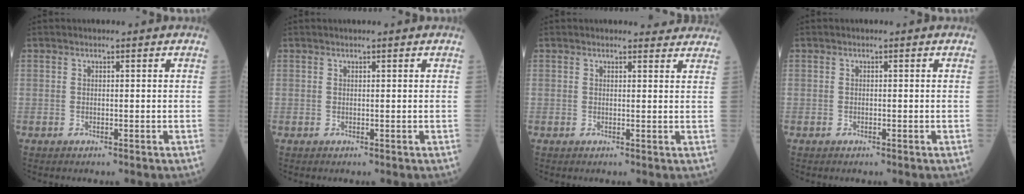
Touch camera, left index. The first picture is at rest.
{"total": 0.7, "force": [0.5, 0.0, 0.4], "torque": [-0.007, 0.009, 0.011]}
{"total": 3.5, "force": [3.4, 0.7, 0.3], "torque": [-0.005, -0.003, 0.024]}
{"total": 0.0}